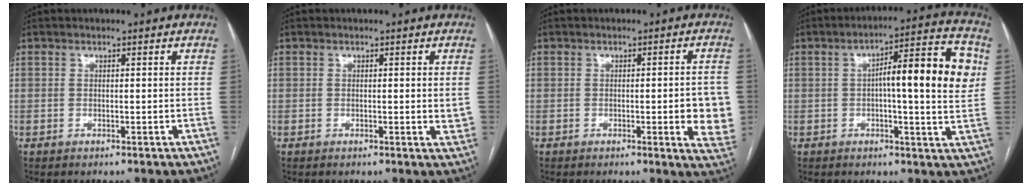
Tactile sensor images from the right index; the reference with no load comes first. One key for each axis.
{"total": 2.3, "fx": 0.0, "fy": 0.6, "fz": 2.3, "tx": -0.030, "ty": -0.004, "tz": 0.000}
{"total": 7.1, "fx": -1.1, "fy": 1.3, "fz": 6.9, "tx": -0.070, "ty": -0.005, "tz": -0.012}
{"total": 13.5, "fx": 1.9, "fy": 2.2, "fz": 13.2, "tx": -0.187, "ty": 0.030, "tz": 0.022}